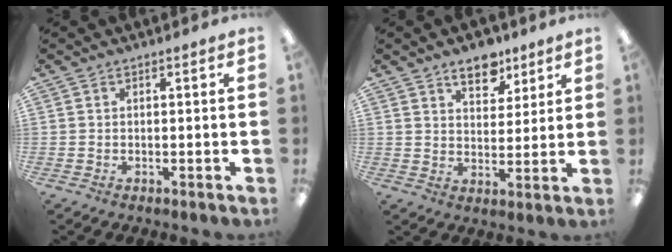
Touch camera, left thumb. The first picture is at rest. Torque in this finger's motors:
{"motor_torque": [0.98, 0.73, 0.72, -0.77, 0.00]}